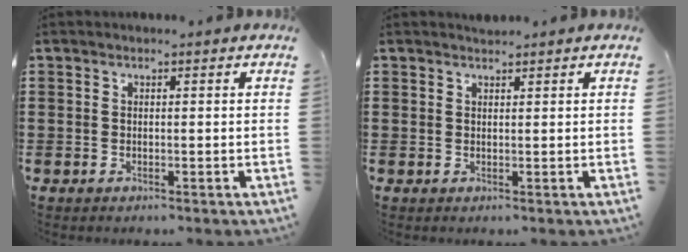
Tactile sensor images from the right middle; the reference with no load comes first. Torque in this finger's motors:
{"motor_torque": [0.00, 0.00, 0.00, -0.01]}